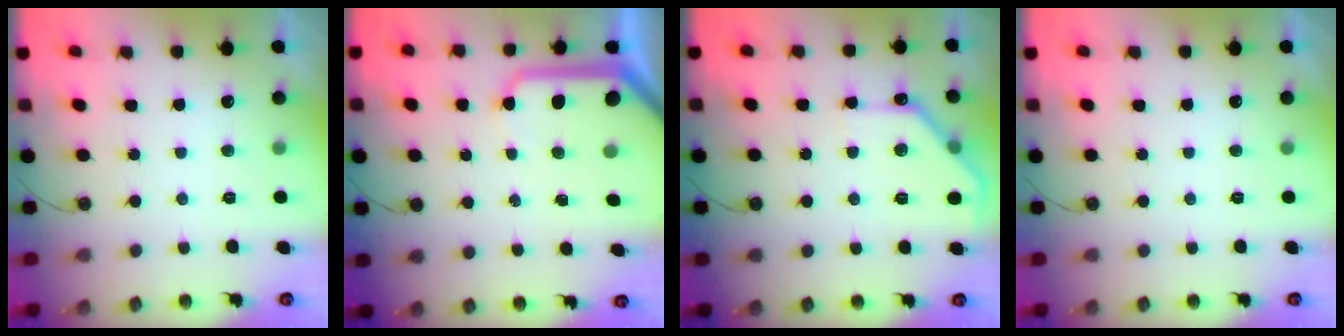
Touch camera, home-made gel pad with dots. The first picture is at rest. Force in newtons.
{"total": 11.6, "press": 11.5, "slide": 1.4}
{"total": 10.5, "press": 10.5, "slide": 0.4}
{"total": 0.0}